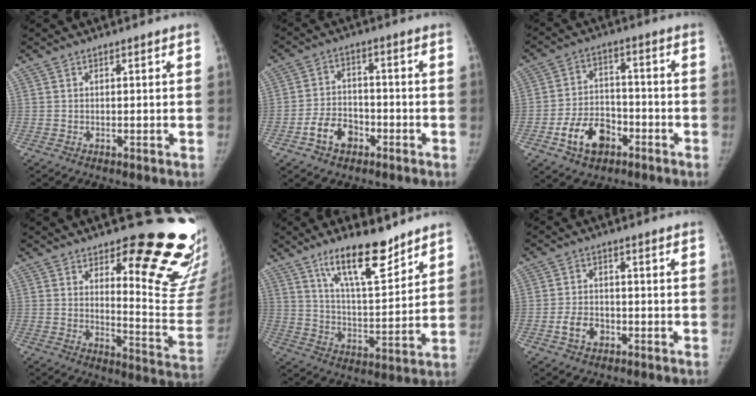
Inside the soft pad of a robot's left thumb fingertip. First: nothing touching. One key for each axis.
{"total": 7.1, "fx": -3.6, "fy": 5.0, "fz": 3.6, "tx": -0.051, "ty": 0.030, "tz": -0.062}
{"total": 10.2, "fx": -5.0, "fy": 6.9, "fz": 5.6, "tx": -0.075, "ty": 0.031, "tz": -0.083}
{"total": 21.8, "fx": 14.0, "fy": 7.0, "fz": 15.1, "tx": -0.139, "ty": -0.121, "tz": 0.176}
{"total": 14.3, "fx": 10.2, "fy": 4.1, "fz": 9.2, "tx": -0.130, "ty": -0.069, "tz": 0.181}
{"total": 4.7, "fx": -2.0, "fy": 3.4, "fz": 2.6, "tx": -0.040, "ty": 0.018, "tz": -0.033}